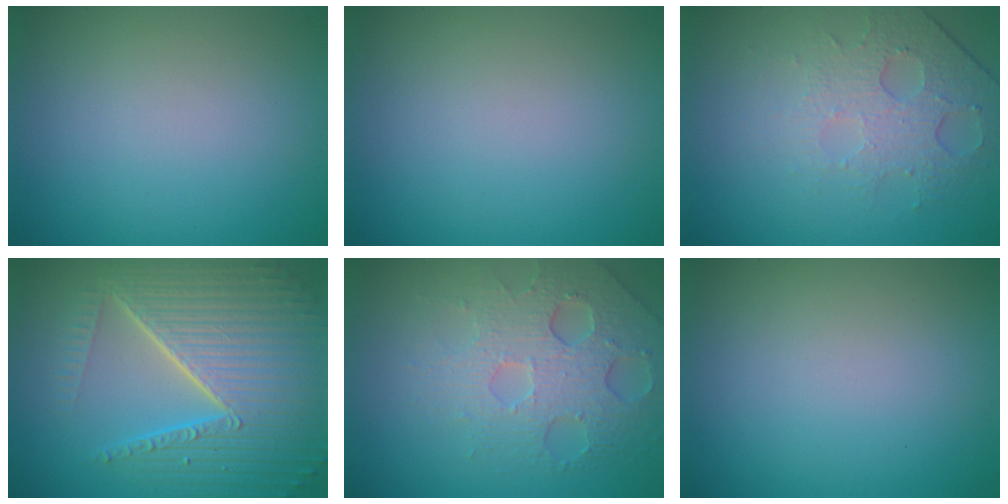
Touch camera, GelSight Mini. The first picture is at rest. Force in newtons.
{"total": 0.0}
{"total": 4.5, "press": 2.9, "slide": 3.5}
{"total": 10.0, "press": 6.4, "slide": 7.8}
{"total": 5.4, "press": 4.2, "slide": 3.4}
{"total": 0.0}